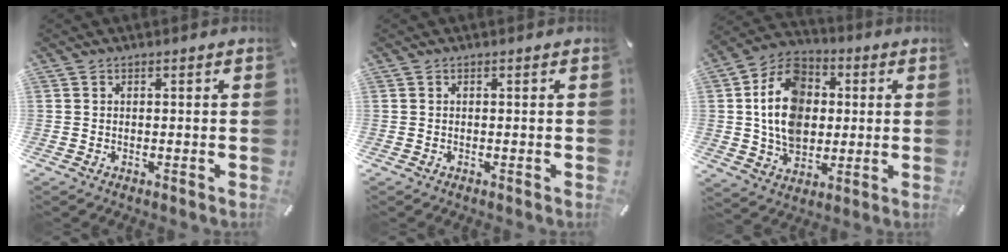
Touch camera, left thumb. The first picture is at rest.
{"total": 0.0}
{"total": 15.1, "force": [1.2, 12.2, 8.8], "torque": [-0.181, 0.019, 0.025]}